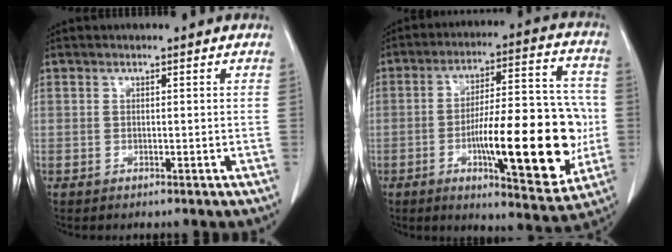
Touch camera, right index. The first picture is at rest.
{"total": 20.1, "force": [-4.1, 4.8, 19.1], "torque": [-0.276, 0.011, -0.053]}